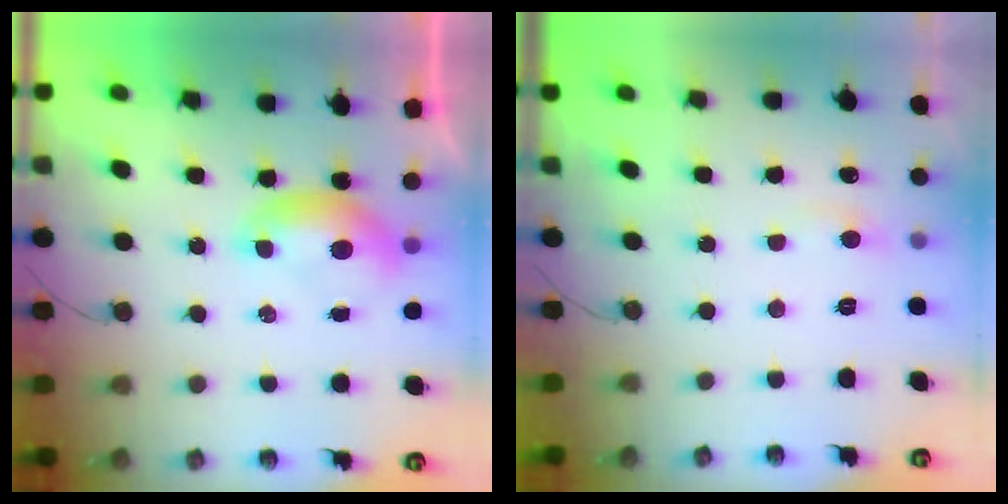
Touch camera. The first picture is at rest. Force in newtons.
{"total": 1.1, "press": 0.8, "slide": 0.8}